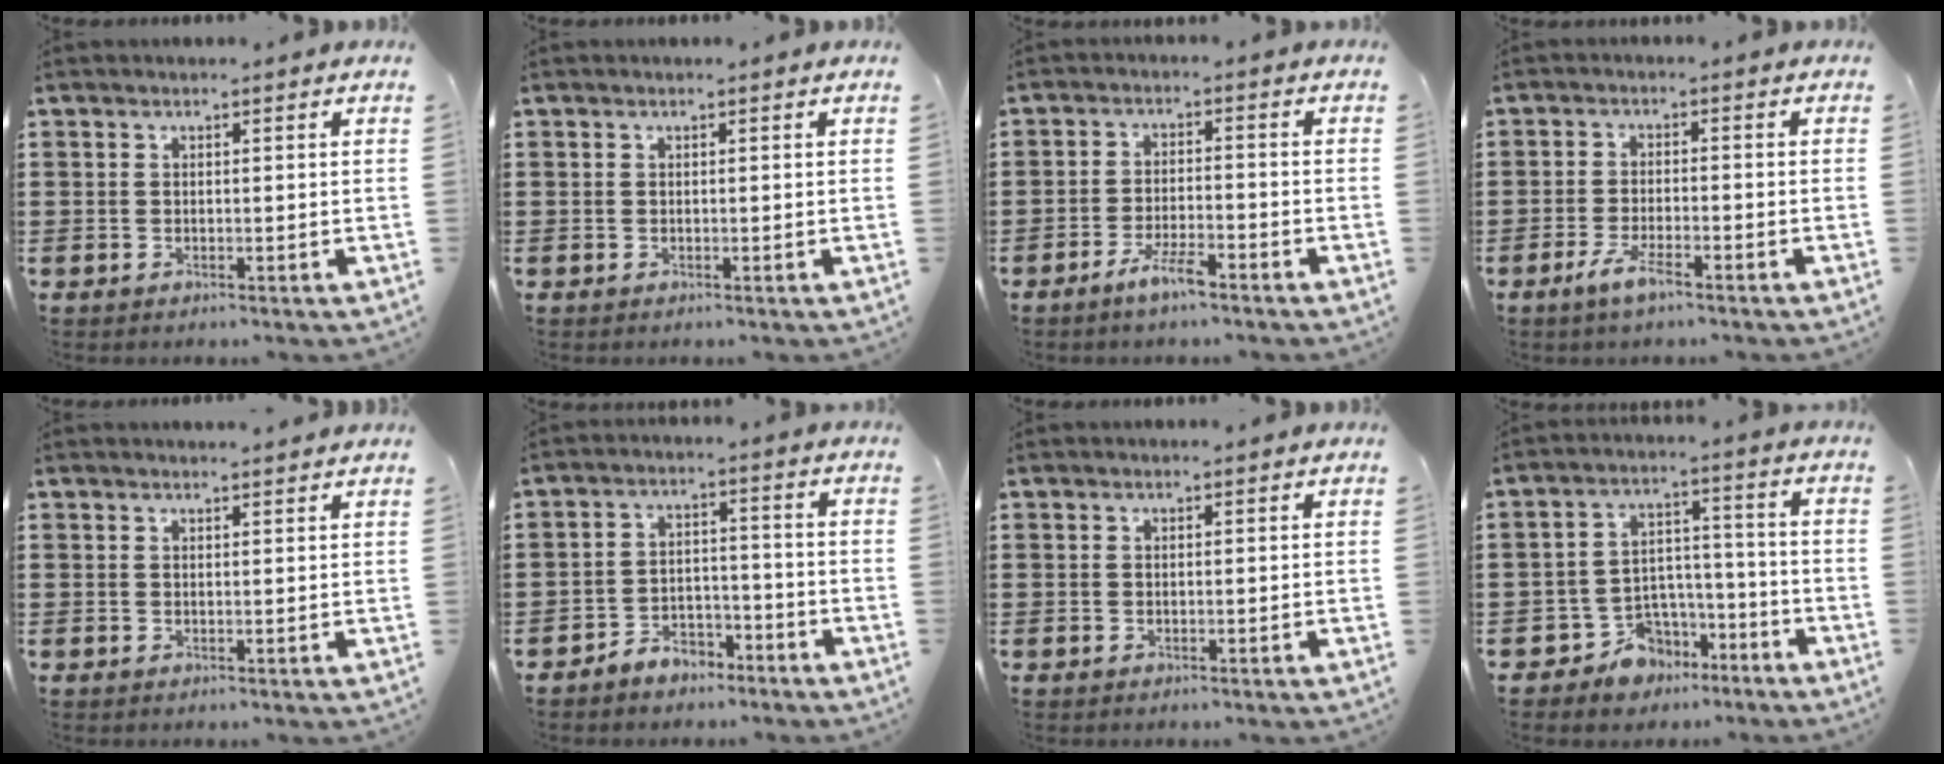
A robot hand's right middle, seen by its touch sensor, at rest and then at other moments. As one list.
[{"total": 0.0}, {"total": 4.3, "force": [-3.0, 0.7, 3.0], "torque": [-0.062, 0.000, -0.057]}, {"total": 3.8, "force": [-2.3, 0.7, 2.9], "torque": [-0.069, -0.006, -0.048]}, {"total": 1.2, "force": [1.2, -0.1, 0.2], "torque": [0.002, -0.003, 0.020]}, {"total": 3.9, "force": [-3.7, 1.4, 0.3], "torque": [-0.011, 0.008, -0.076]}, {"total": 0.0}, {"total": 5.8, "force": [-4.5, 3.7, 0.3], "torque": [-0.025, 0.011, -0.088]}]